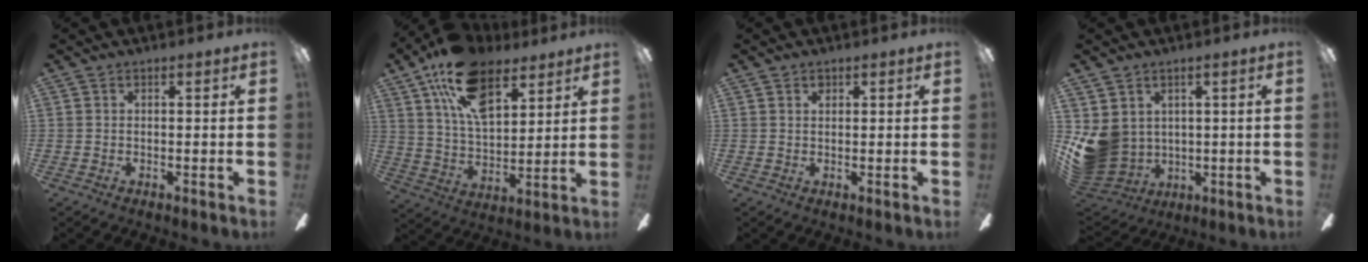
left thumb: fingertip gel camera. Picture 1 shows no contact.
{"total": 18.4, "force": [10.7, 9.5, 11.5], "torque": [-0.209, -0.031, 0.193]}
{"total": 1.1, "force": [0.7, 0.7, 0.4], "torque": [-0.001, -0.001, 0.012]}
{"total": 9.0, "force": [1.1, 8.2, 3.4], "torque": [-0.109, -0.013, 0.028]}